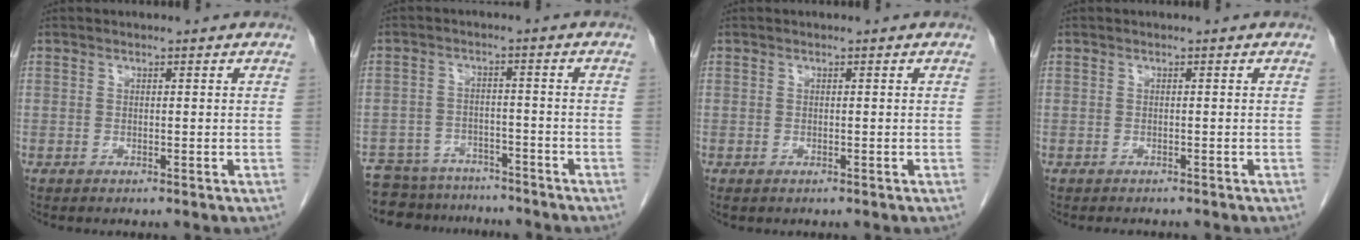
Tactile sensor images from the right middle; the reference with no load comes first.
{"total": 12.8, "force": [-11.5, 5.1, 2.4], "torque": [-0.050, 0.010, -0.157]}
{"total": 0.6, "force": [-0.3, 0.3, 0.3], "torque": [-0.007, 0.000, -0.002]}
{"total": 2.2, "force": [-1.9, 0.8, 0.6], "torque": [-0.010, -0.004, -0.021]}